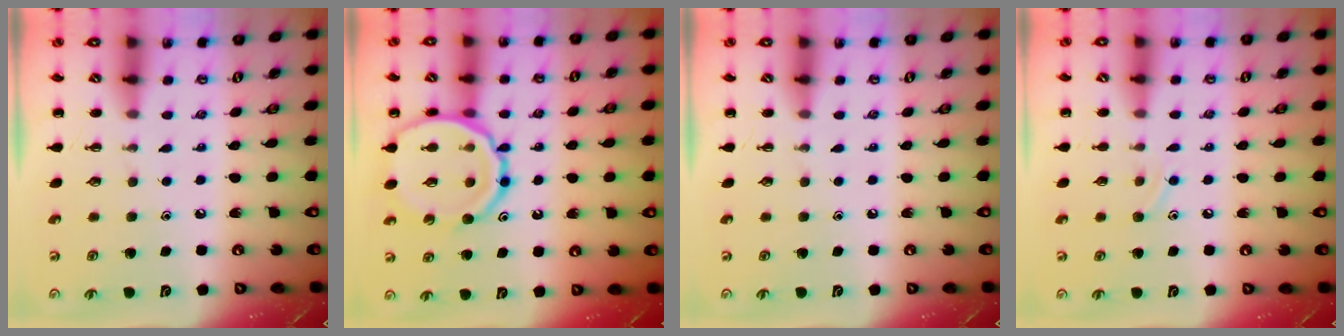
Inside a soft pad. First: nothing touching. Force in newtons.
{"total": 16.5, "press": 16.4, "slide": 1.7}
{"total": 0.0}
{"total": 7.2, "press": 7.1, "slide": 1.6}